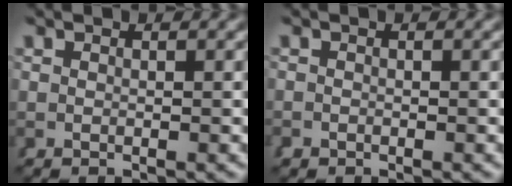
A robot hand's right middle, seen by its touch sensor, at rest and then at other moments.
{"total": 0.8, "force": [-0.7, 0.2, -0.2], "torque": [0.007, -0.012, -0.008]}